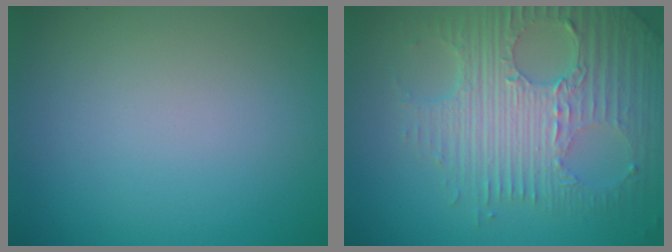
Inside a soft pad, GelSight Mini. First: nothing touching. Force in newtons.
{"total": 8.0, "press": 5.7, "slide": 5.6}